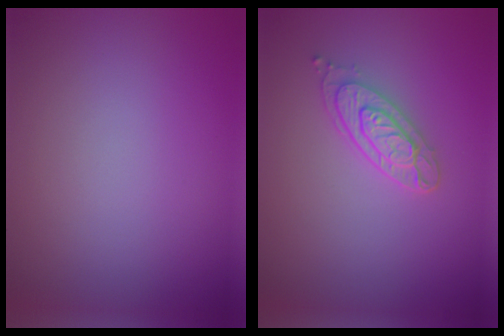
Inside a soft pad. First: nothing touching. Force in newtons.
{"total": 3.2, "press": 2.6, "slide": 1.9}